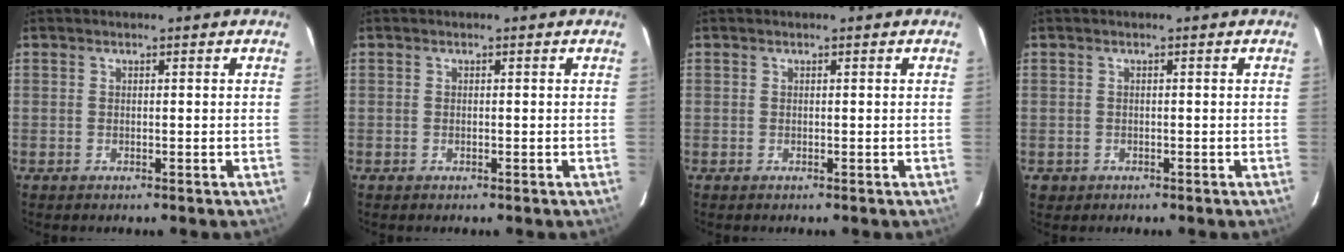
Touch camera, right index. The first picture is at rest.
{"total": 0.0}
{"total": 0.0}
{"total": 1.8, "force": [-0.5, 1.7, 0.3], "torque": [-0.007, 0.002, -0.004]}